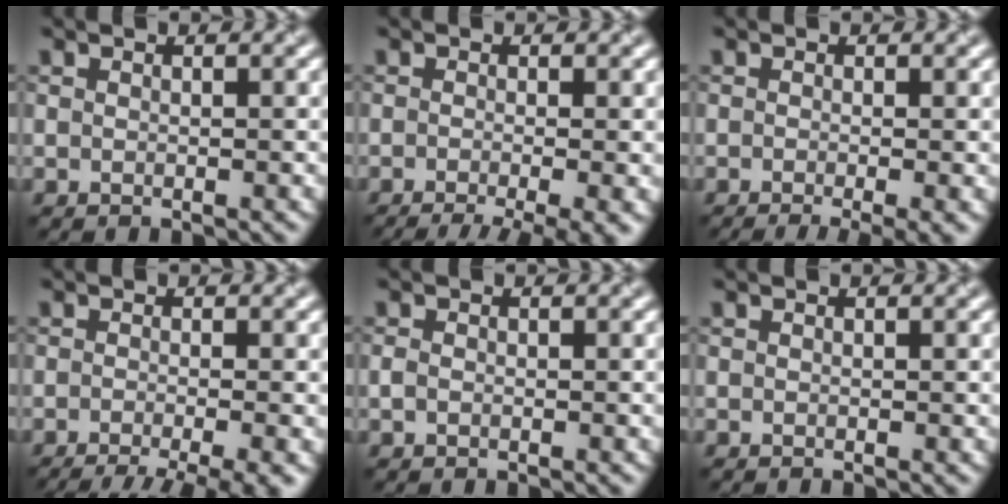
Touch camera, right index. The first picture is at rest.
{"total": 6.7, "force": [-3.4, 2.0, 5.4], "torque": [-0.053, -0.009, -0.047]}
{"total": 4.2, "force": [-1.7, 1.4, 3.6], "torque": [-0.036, -0.013, -0.021]}
{"total": 7.2, "force": [-4.3, 1.9, 5.4], "torque": [-0.057, -0.016, -0.061]}
{"total": 0.7, "force": [-0.2, 0.5, 0.4], "torque": [-0.008, -0.001, -0.006]}
{"total": 0.0}